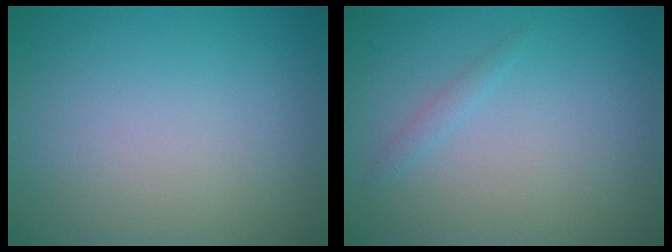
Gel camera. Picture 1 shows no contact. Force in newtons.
{"total": 0.8, "press": 0.8, "slide": 0.0}